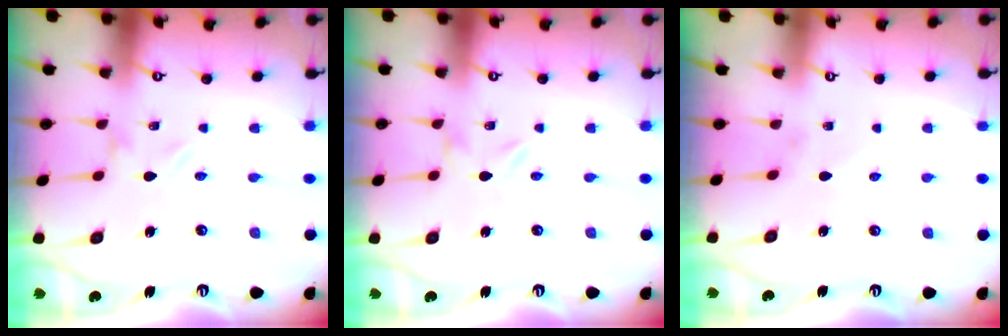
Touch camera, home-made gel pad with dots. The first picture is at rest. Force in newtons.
{"total": 0.0}
{"total": 1.3, "press": 1.2, "slide": 0.4}